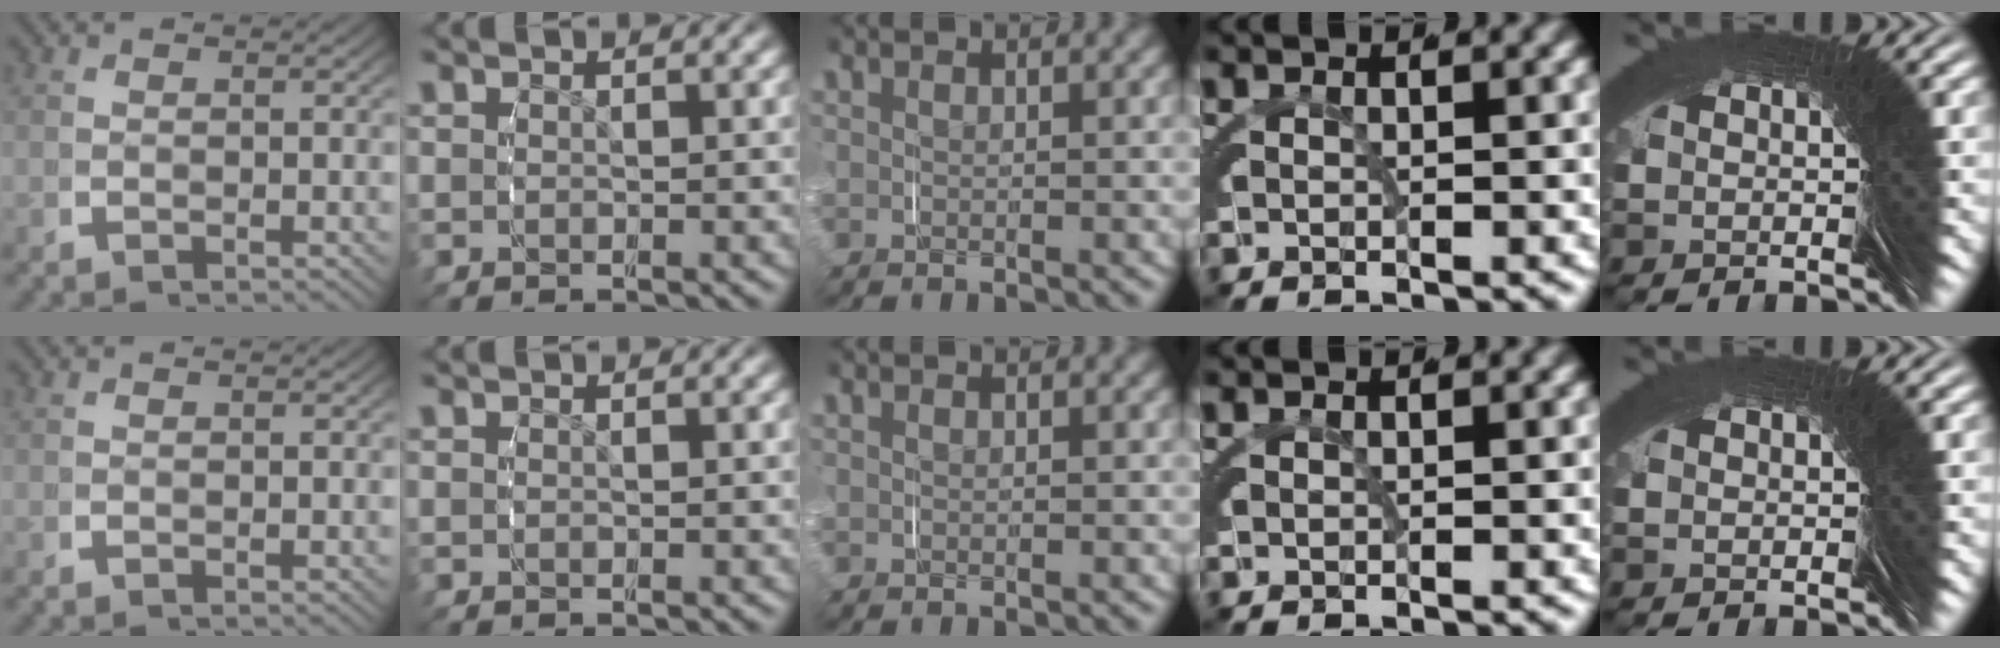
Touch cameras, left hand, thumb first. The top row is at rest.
{}